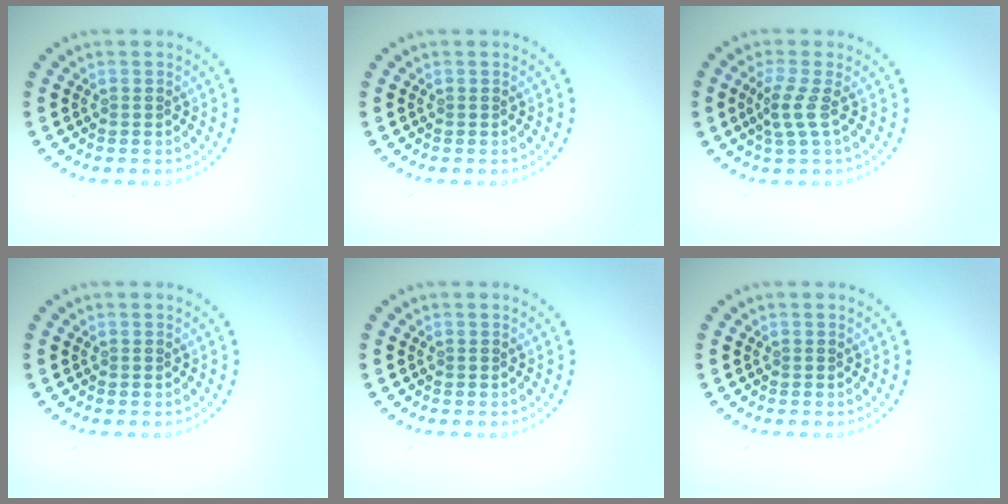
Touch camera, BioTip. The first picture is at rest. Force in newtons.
{"total": 0.0}
{"total": 2.2, "press": 1.5, "slide": 1.6}
{"total": 0.0}
{"total": 0.0}
{"total": 0.0}